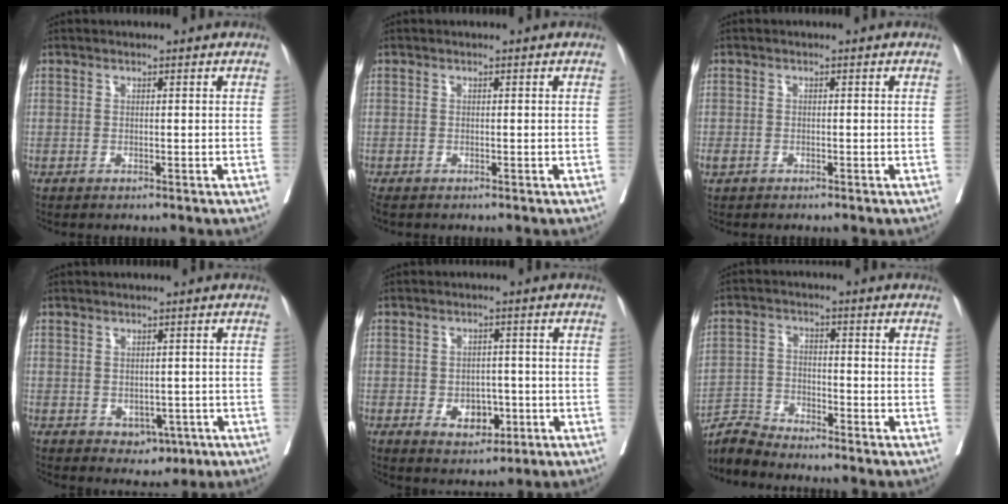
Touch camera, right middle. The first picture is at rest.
{"total": 1.3, "force": [-1.1, 0.6, 0.5], "torque": [-0.014, -0.005, -0.020]}
{"total": 1.1, "force": [-0.7, 0.6, 0.5], "torque": [-0.017, 0.000, -0.012]}
{"total": 3.6, "force": [-1.1, 2.7, 2.2], "torque": [-0.019, 0.001, -0.004]}
{"total": 5.1, "force": [-1.5, 3.5, 3.5], "torque": [-0.041, 0.003, -0.013]}
{"total": 4.8, "force": [-4.8, -0.1, -0.7], "torque": [0.011, -0.006, -0.094]}